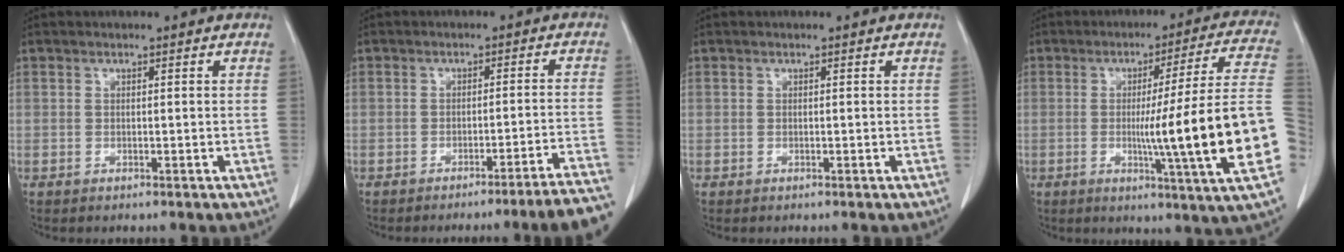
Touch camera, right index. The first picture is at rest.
{"total": 11.2, "force": [-10.2, -2.0, 4.2], "torque": [-0.016, -0.004, -0.129]}
{"total": 0.0}
{"total": 19.7, "force": [-3.3, -2.6, 19.2], "torque": [-0.215, -0.002, -0.057]}